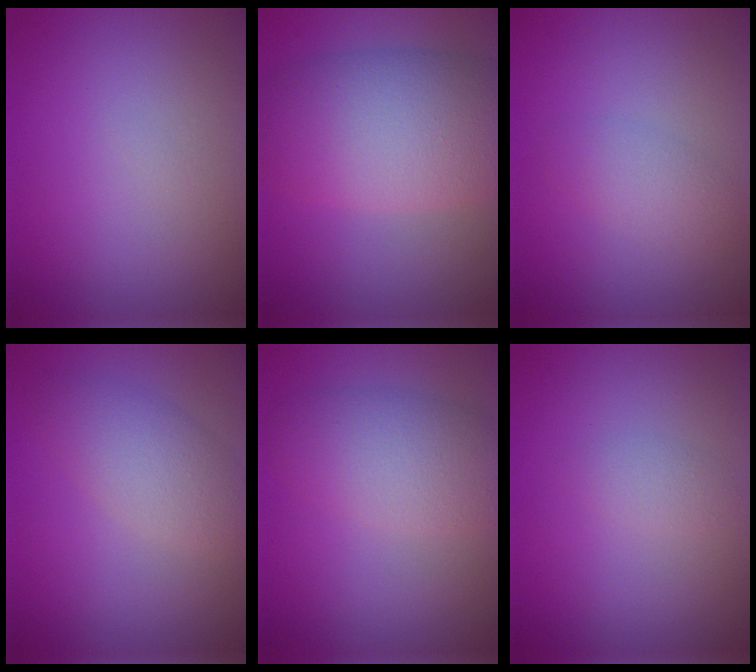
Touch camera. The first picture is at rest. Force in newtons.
{"total": 9.9, "press": 9.9, "slide": 0.4}
{"total": 2.1, "press": 2.1, "slide": 0.0}
{"total": 3.6, "press": 3.6, "slide": 0.1}
{"total": 5.0, "press": 5.0, "slide": 0.1}
{"total": 1.1, "press": 1.1, "slide": 0.1}